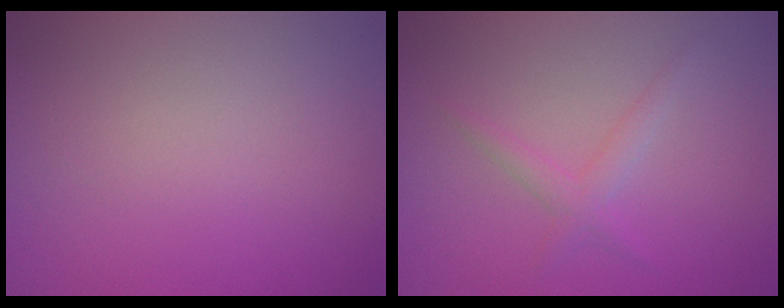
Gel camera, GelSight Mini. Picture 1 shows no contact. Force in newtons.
{"total": 1.6, "press": 1.6, "slide": 0.1}